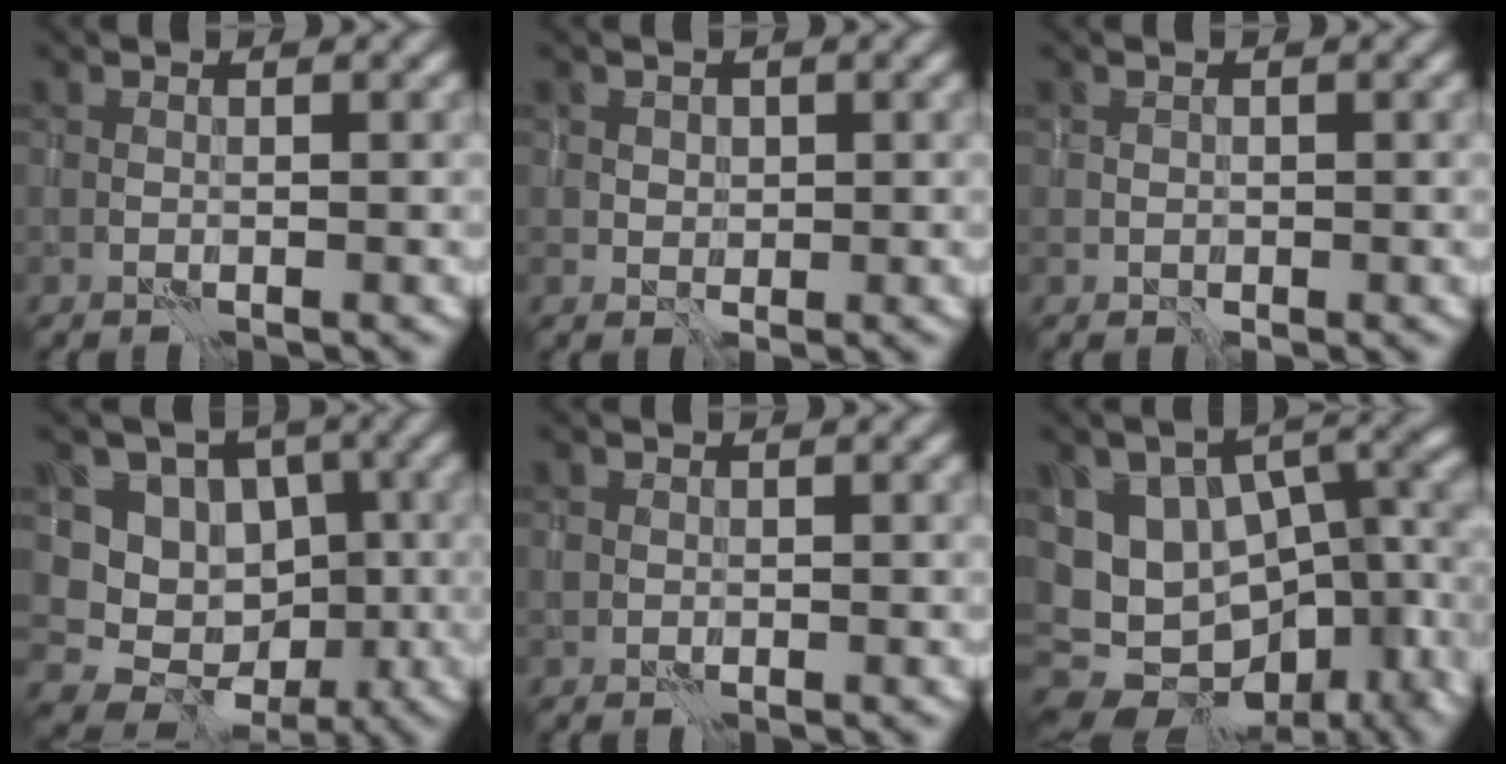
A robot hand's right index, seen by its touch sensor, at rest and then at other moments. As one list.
[{"total": 0.9, "force": [0.4, 0.8, -0.1], "torque": [0.003, -0.001, 0.008]}, {"total": 0.6, "force": [0.1, 0.6, -0.2], "torque": [0.007, -0.002, 0.004]}, {"total": 9.5, "force": [-0.1, 8.7, 4.0], "torque": [-0.034, 0.016, -0.027]}, {"total": 0.8, "force": [0.0, 0.8, 0.0], "torque": [0.003, -0.001, 0.002]}, {"total": 15.1, "force": [-4.7, 10.8, 9.4], "torque": [-0.145, -0.023, -0.023]}]